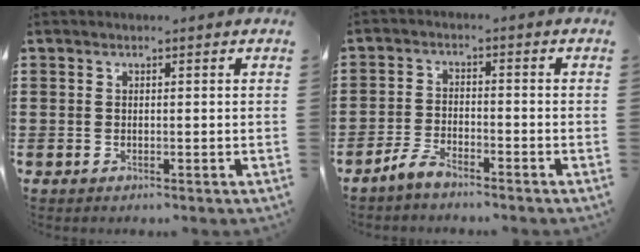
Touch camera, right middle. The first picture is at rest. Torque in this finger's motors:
{"motor_torque": [0.89, -0.53, 0.05, 0.04]}